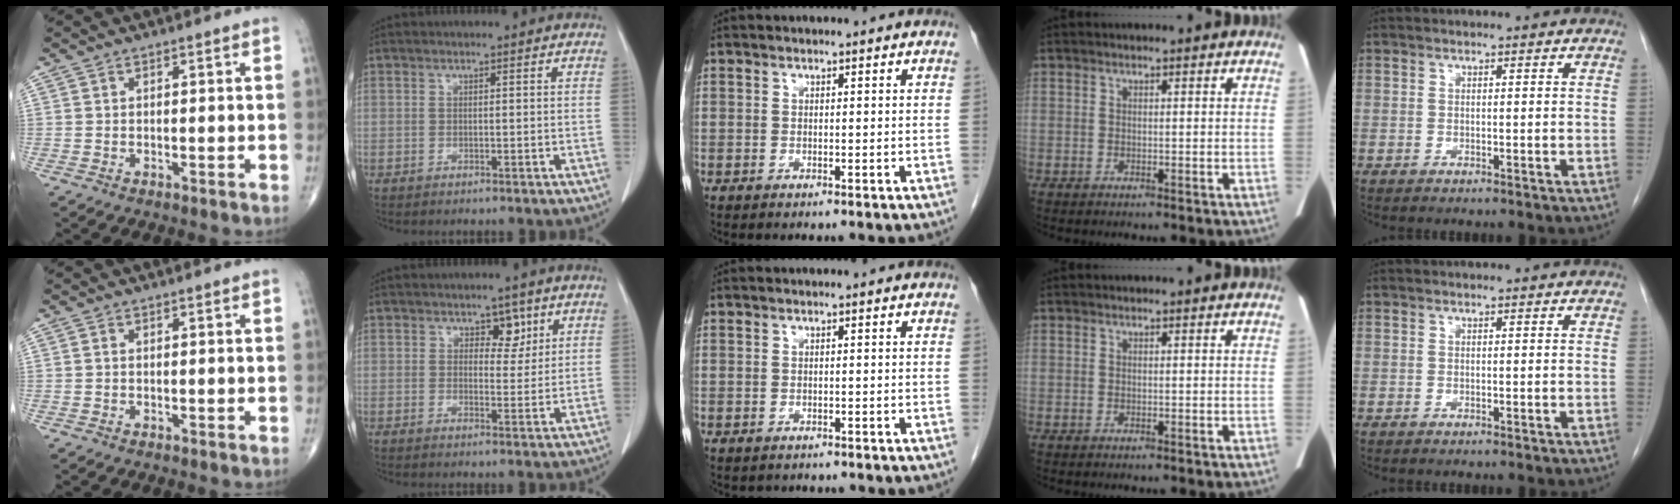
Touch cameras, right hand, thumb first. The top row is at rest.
{"index": {"total": 3.5, "force": [1.9, 2.2, 2.0], "torque": [-0.018, 0.001, 0.028]}, "middle": {"total": 1.0, "force": [-0.8, 0.5, 0.0], "torque": [-0.012, -0.002, -0.011]}}